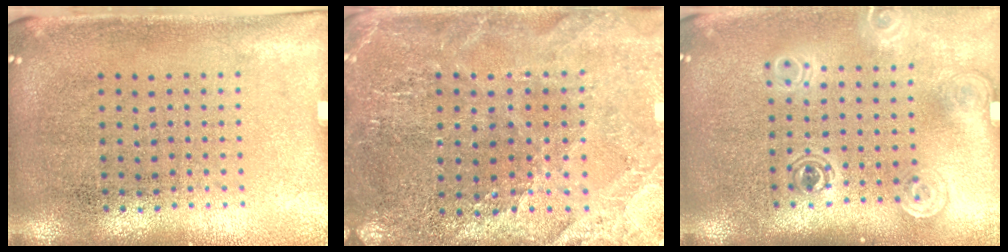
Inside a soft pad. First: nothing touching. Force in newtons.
{"total": 2.6, "press": 2.6, "slide": 0.4}
{"total": 1.7, "press": 1.4, "slide": 1.0}